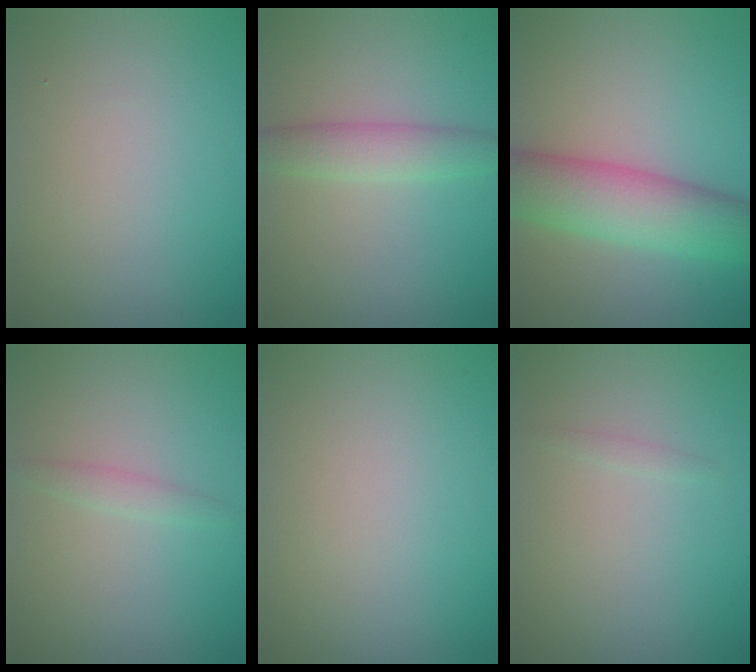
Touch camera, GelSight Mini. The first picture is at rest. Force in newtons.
{"total": 2.4, "press": 2.4, "slide": 0.2}
{"total": 7.3, "press": 7.3, "slide": 0.2}
{"total": 1.1, "press": 1.1, "slide": 0.0}
{"total": 0.0}
{"total": 0.6, "press": 0.5, "slide": 0.0}